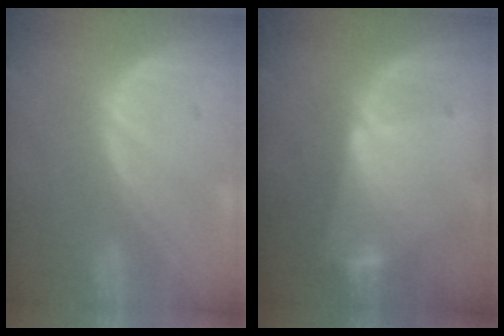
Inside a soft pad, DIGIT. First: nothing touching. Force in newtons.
{"total": 7.0, "press": 6.3, "slide": 3.1}